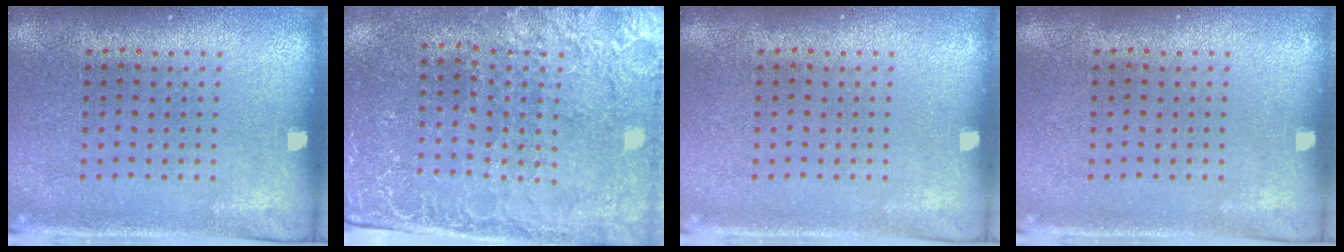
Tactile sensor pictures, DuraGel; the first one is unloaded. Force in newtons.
{"total": 2.9, "press": 2.8, "slide": 0.8}
{"total": 0.0}
{"total": 0.0}